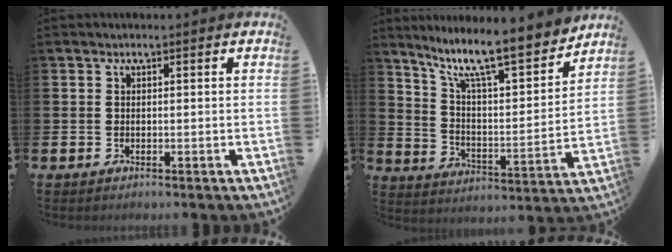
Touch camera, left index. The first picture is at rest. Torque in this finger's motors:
{"motor_torque": [0.36, -0.38, 1.03, 0.21]}